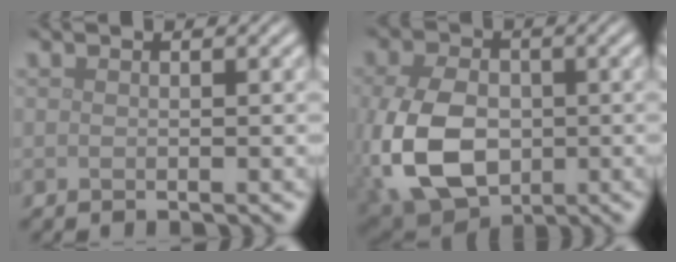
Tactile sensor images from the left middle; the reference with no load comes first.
{"total": 10.5, "force": [-2.0, 7.2, 7.3], "torque": [-0.179, -0.016, -0.043]}